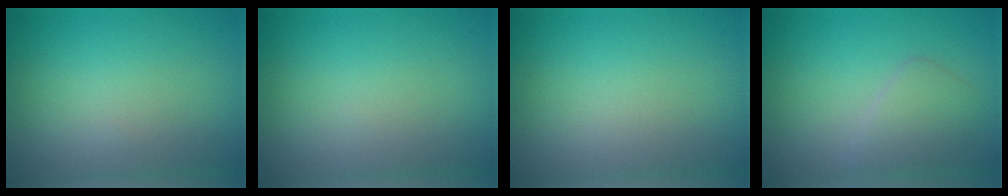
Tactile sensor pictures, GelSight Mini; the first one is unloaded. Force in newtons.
{"total": 0.0}
{"total": 0.0}
{"total": 2.2, "press": 2.2, "slide": 0.0}